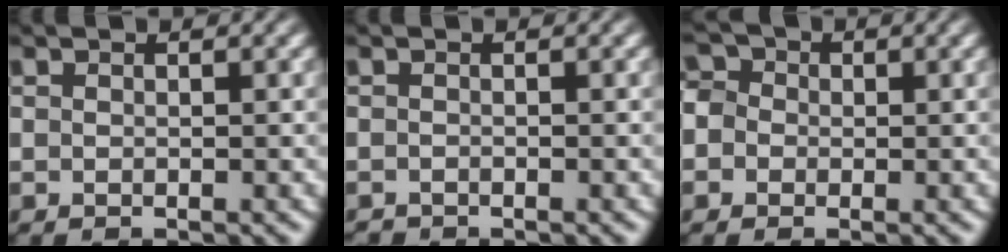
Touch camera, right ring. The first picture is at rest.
{"total": 0.9, "force": [-0.8, 0.1, -0.3], "torque": [0.005, -0.005, -0.011]}
{"total": 5.7, "force": [0.7, 5.2, 2.2], "torque": [-0.053, 0.004, -0.006]}